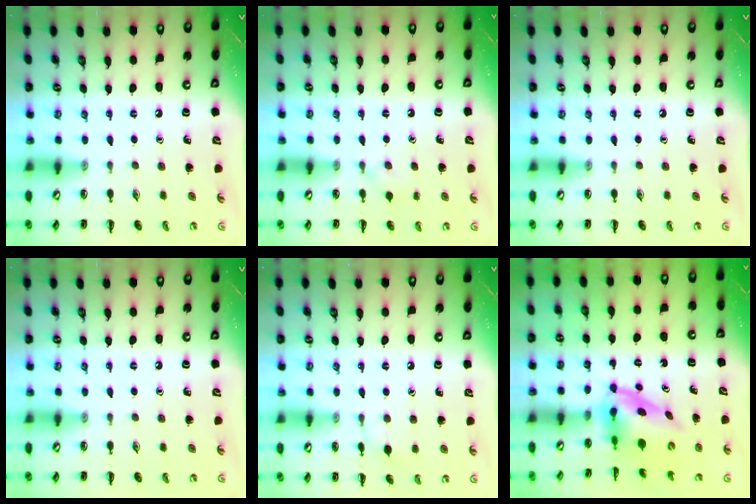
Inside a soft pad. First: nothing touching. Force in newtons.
{"total": 4.2, "press": 3.9, "slide": 1.6}
{"total": 0.0}
{"total": 0.0}
{"total": 5.0, "press": 4.6, "slide": 1.9}
{"total": 3.9, "press": 3.8, "slide": 0.8}